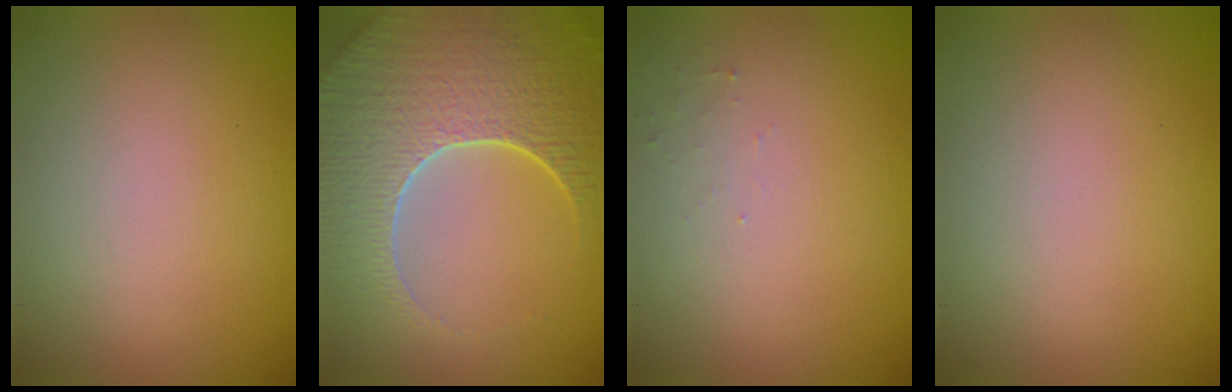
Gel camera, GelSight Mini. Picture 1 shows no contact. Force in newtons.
{"total": 8.8, "press": 6.3, "slide": 6.2}
{"total": 0.7, "press": 0.7, "slide": 0.2}
{"total": 0.0}